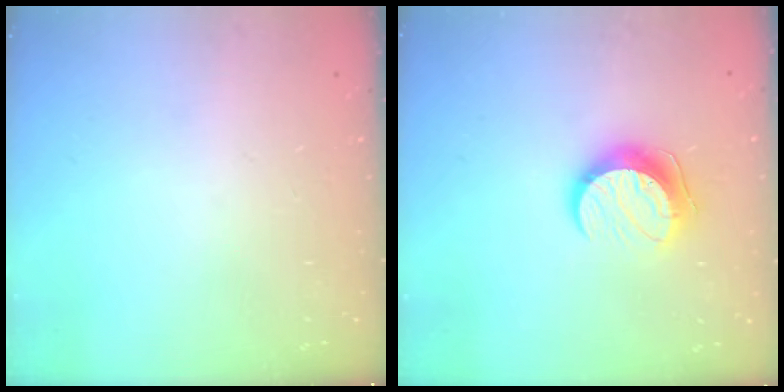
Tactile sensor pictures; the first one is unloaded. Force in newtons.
{"total": 9.8, "press": 9.8, "slide": 0.6}